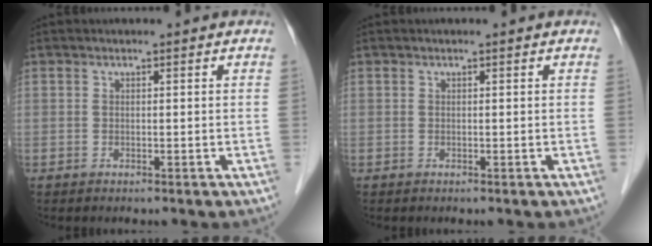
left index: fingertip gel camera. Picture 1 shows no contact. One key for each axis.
{"total": 0.0}